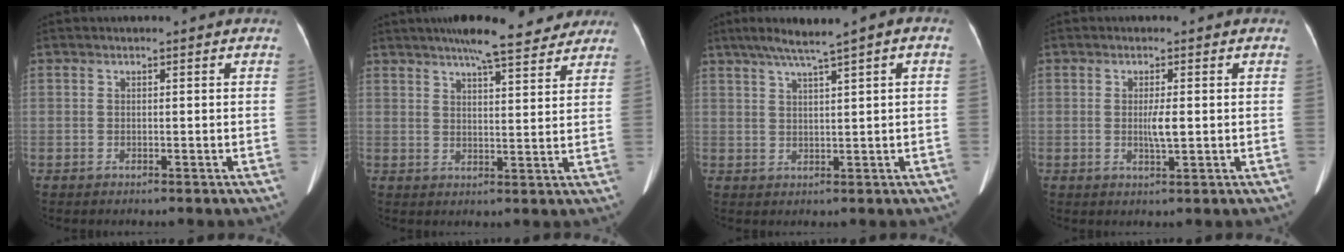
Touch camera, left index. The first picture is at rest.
{"total": 12.6, "force": [10.5, 2.2, 6.6], "torque": [-0.093, 0.019, 0.140]}
{"total": 6.9, "force": [3.7, 0.1, 5.8], "torque": [-0.097, 0.025, 0.062]}
{"total": 2.5, "force": [0.0, 0.3, 2.5], "torque": [-0.048, -0.003, 0.001]}